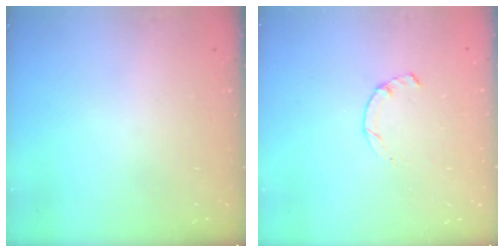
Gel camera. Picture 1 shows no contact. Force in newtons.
{"total": 1.7, "press": 1.6, "slide": 0.4}